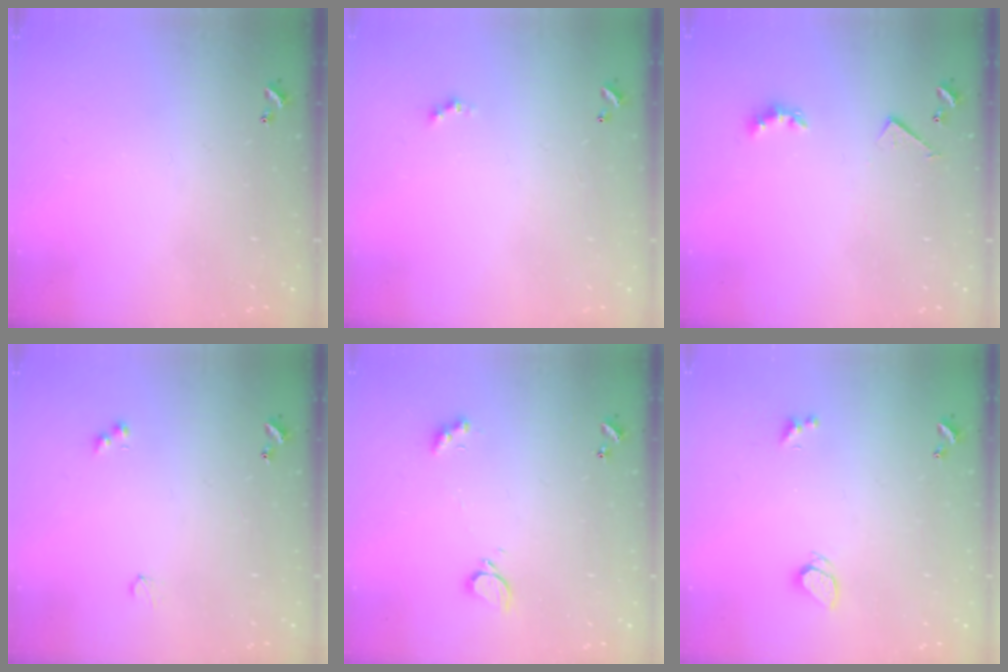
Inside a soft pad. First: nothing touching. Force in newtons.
{"total": 0.0}
{"total": 3.2, "press": 3.1, "slide": 0.5}
{"total": 3.9, "press": 3.8, "slide": 0.6}
{"total": 2.9, "press": 2.9, "slide": 0.6}
{"total": 1.9, "press": 1.8, "slide": 0.4}